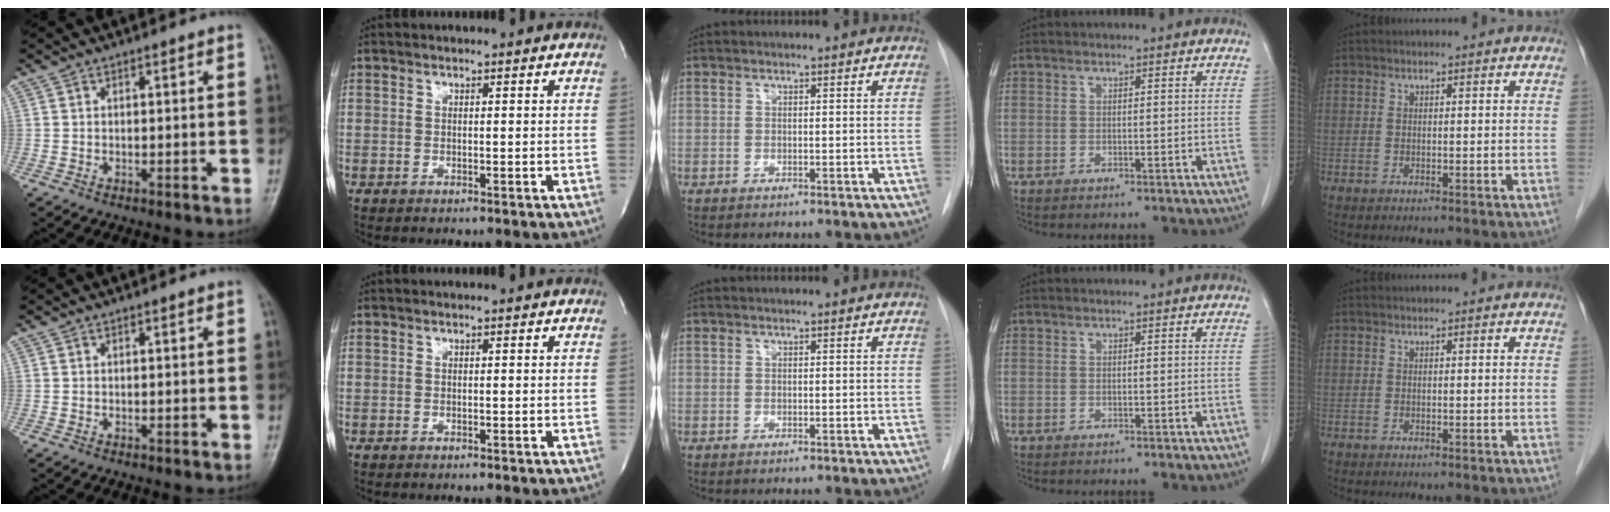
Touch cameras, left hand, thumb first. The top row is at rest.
{}